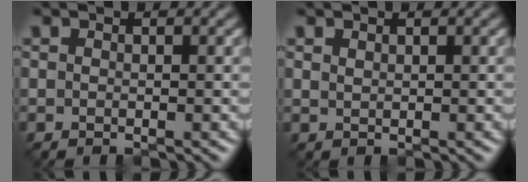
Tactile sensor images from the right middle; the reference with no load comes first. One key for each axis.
{"total": 0.6, "fx": 0.5, "fy": 0.3, "fz": 0.2, "tx": -0.008, "ty": -0.001, "tz": 0.013}